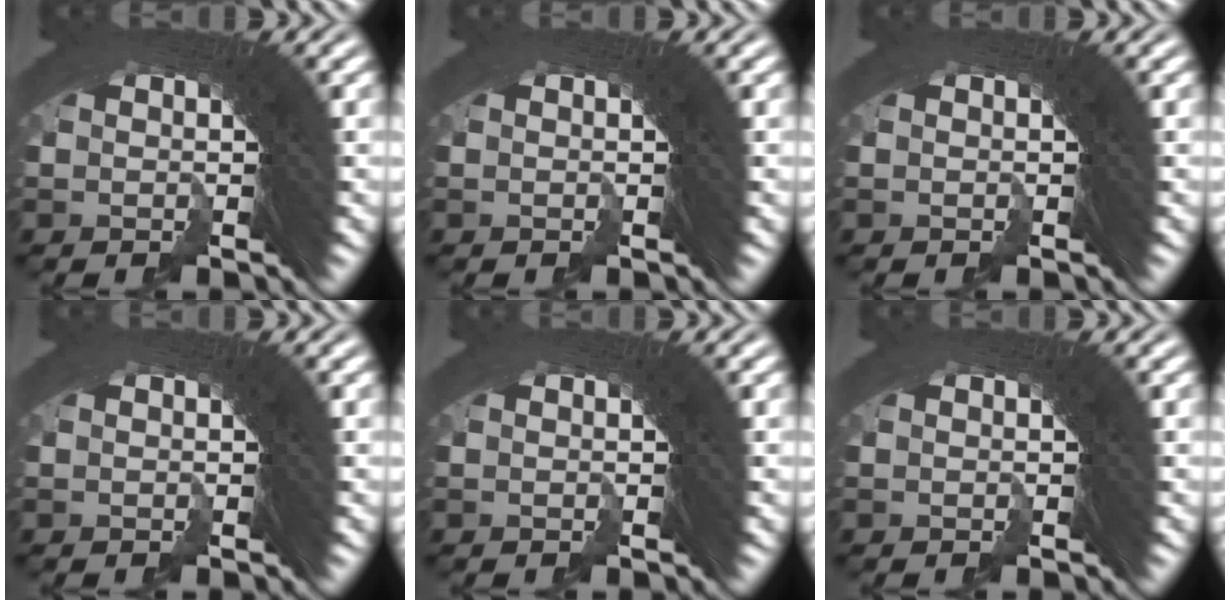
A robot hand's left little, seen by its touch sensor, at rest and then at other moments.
{"total": 0.0}
{"total": 0.0}
{"total": 0.0}
{"total": 0.0}
{"total": 0.0}